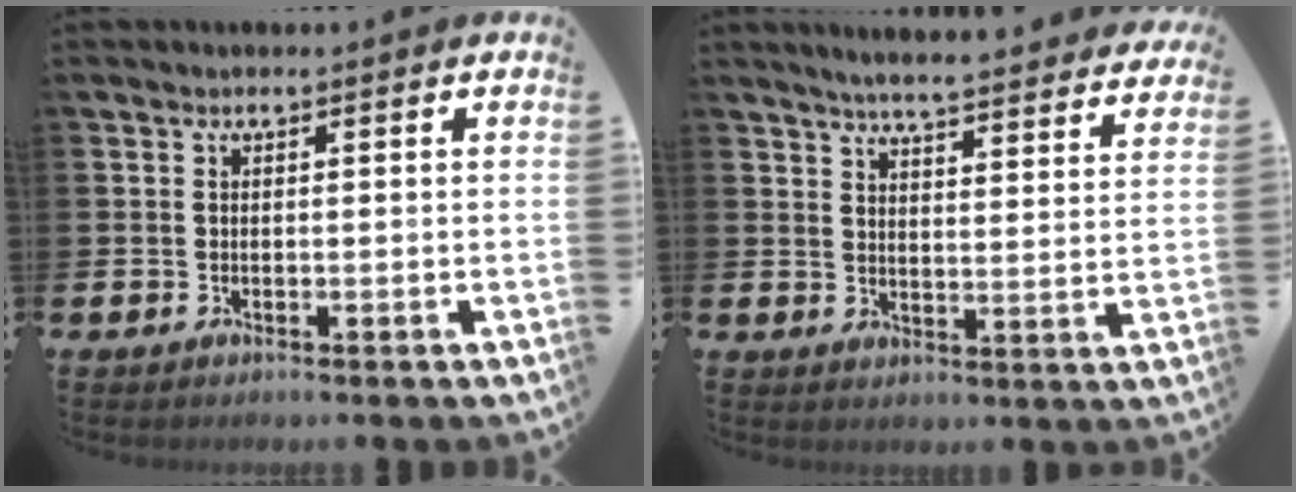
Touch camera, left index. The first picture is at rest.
{"total": 5.5, "force": [5.4, 0.0, 1.2], "torque": [-0.032, -0.042, 0.091]}